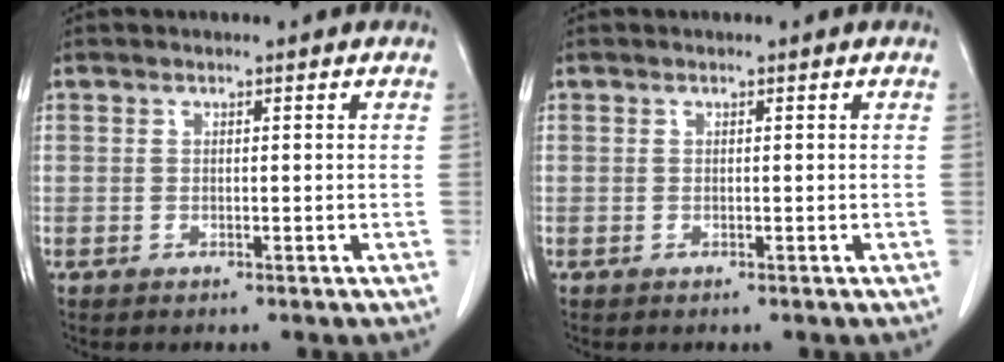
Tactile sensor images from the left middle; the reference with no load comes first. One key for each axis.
{"total": 0.0}